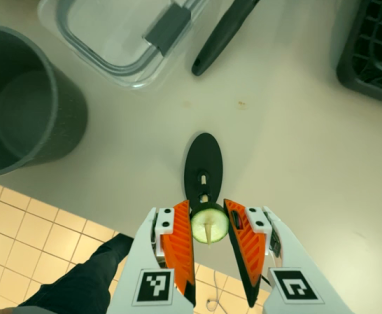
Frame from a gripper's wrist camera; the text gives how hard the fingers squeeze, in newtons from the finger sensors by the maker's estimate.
{"total": 7.5, "left": 7.2, "right": 7.9}